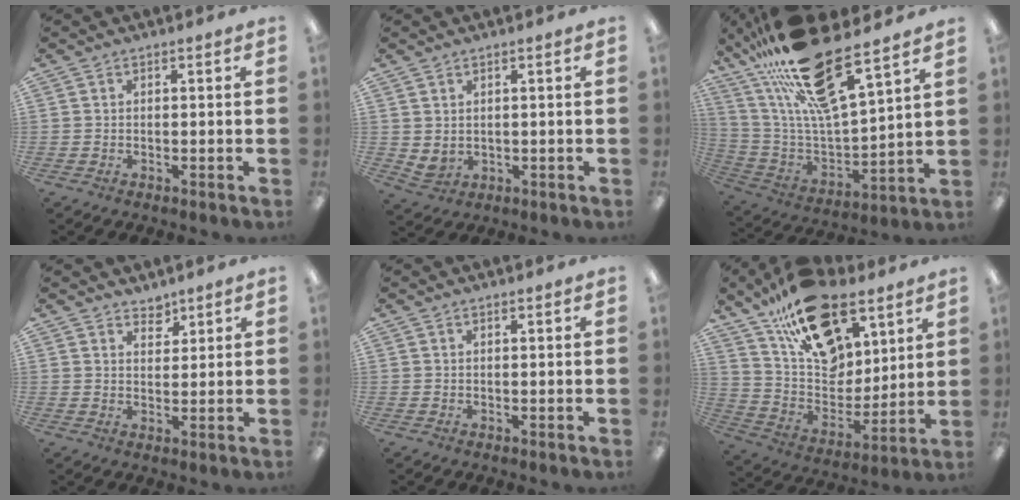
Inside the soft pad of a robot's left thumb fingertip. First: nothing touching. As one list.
[{"total": 2.5, "force": [1.5, 1.6, 1.3], "torque": [-0.027, -0.004, 0.030]}, {"total": 22.7, "force": [17.0, 5.7, 13.9], "torque": [-0.259, -0.104, 0.292]}, {"total": 3.3, "force": [3.0, 1.2, 0.3], "torque": [0.006, -0.024, 0.055]}, {"total": 0.7, "force": [0.5, 0.1, 0.4], "torque": [-0.009, 0.001, 0.009]}, {"total": 21.7, "force": [13.7, 12.0, 11.8], "torque": [-0.194, -0.077, 0.248]}]